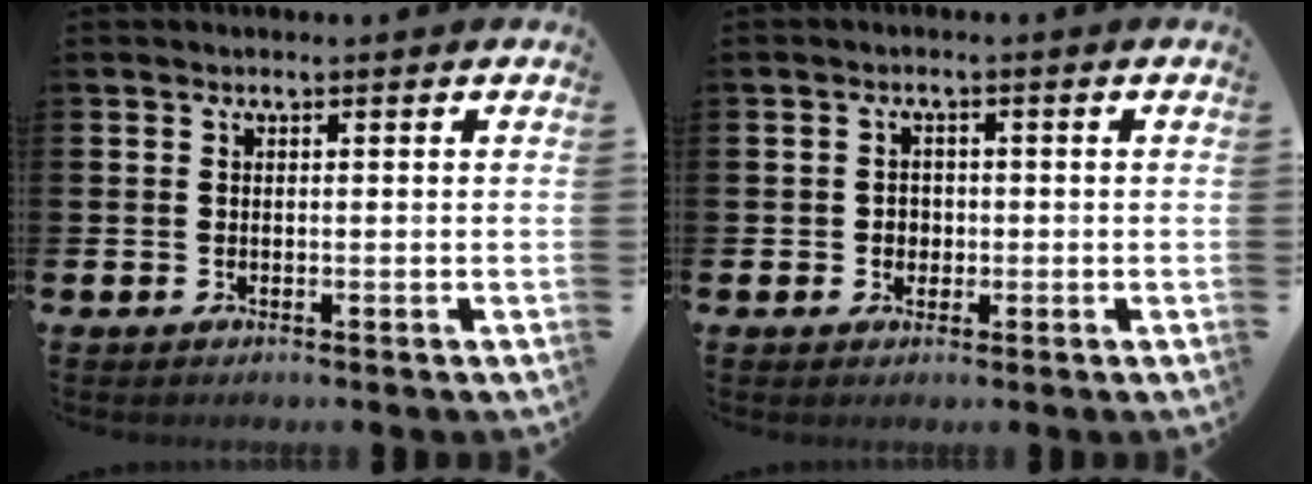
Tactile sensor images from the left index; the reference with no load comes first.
{"total": 1.8, "force": [0.0, 1.8, 0.6], "torque": [-0.002, 0.004, -0.007]}